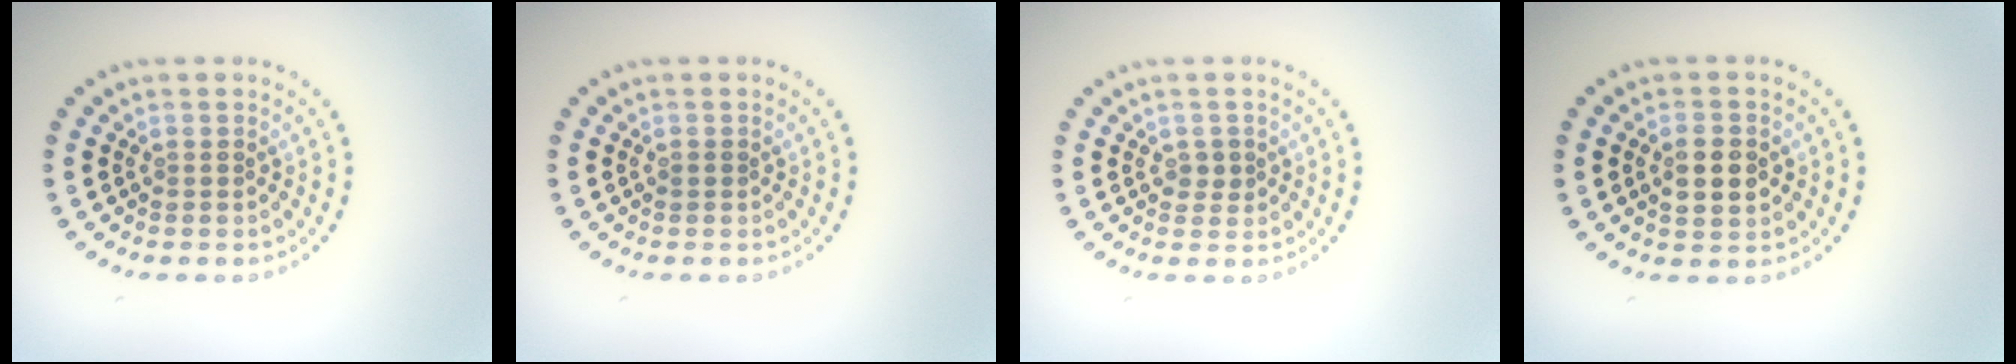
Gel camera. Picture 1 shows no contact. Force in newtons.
{"total": 0.5, "press": 0.4, "slide": 0.3}
{"total": 1.1, "press": 1.1, "slide": 0.3}
{"total": 2.8, "press": 2.8, "slide": 0.2}